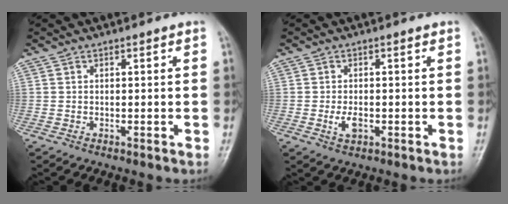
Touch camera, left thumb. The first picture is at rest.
{"total": 2.7, "force": [-0.7, 1.5, 2.2], "torque": [-0.043, -0.003, -0.011]}